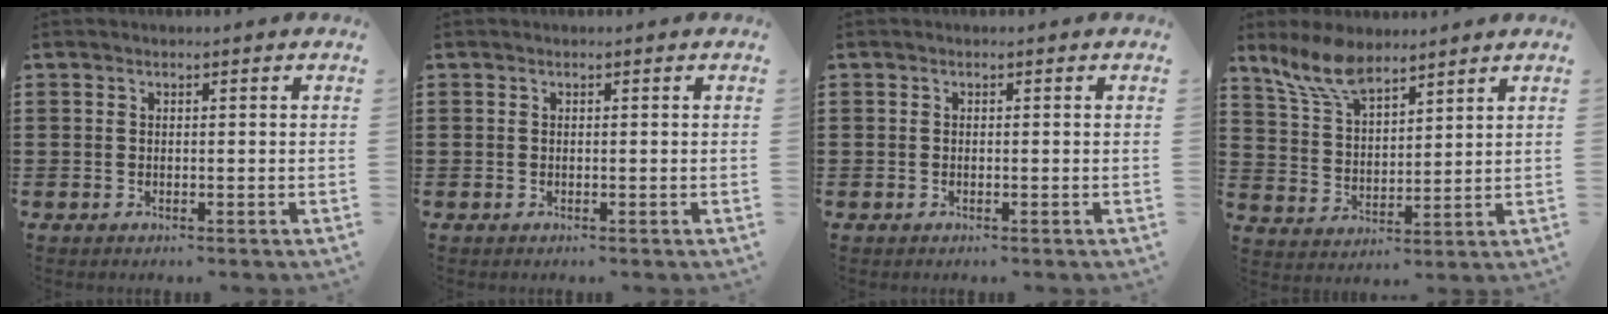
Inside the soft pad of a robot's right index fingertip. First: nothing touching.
{"total": 0.0}
{"total": 0.0}
{"total": 8.1, "force": [6.5, 2.9, 4.0], "torque": [-0.099, -0.011, 0.123]}